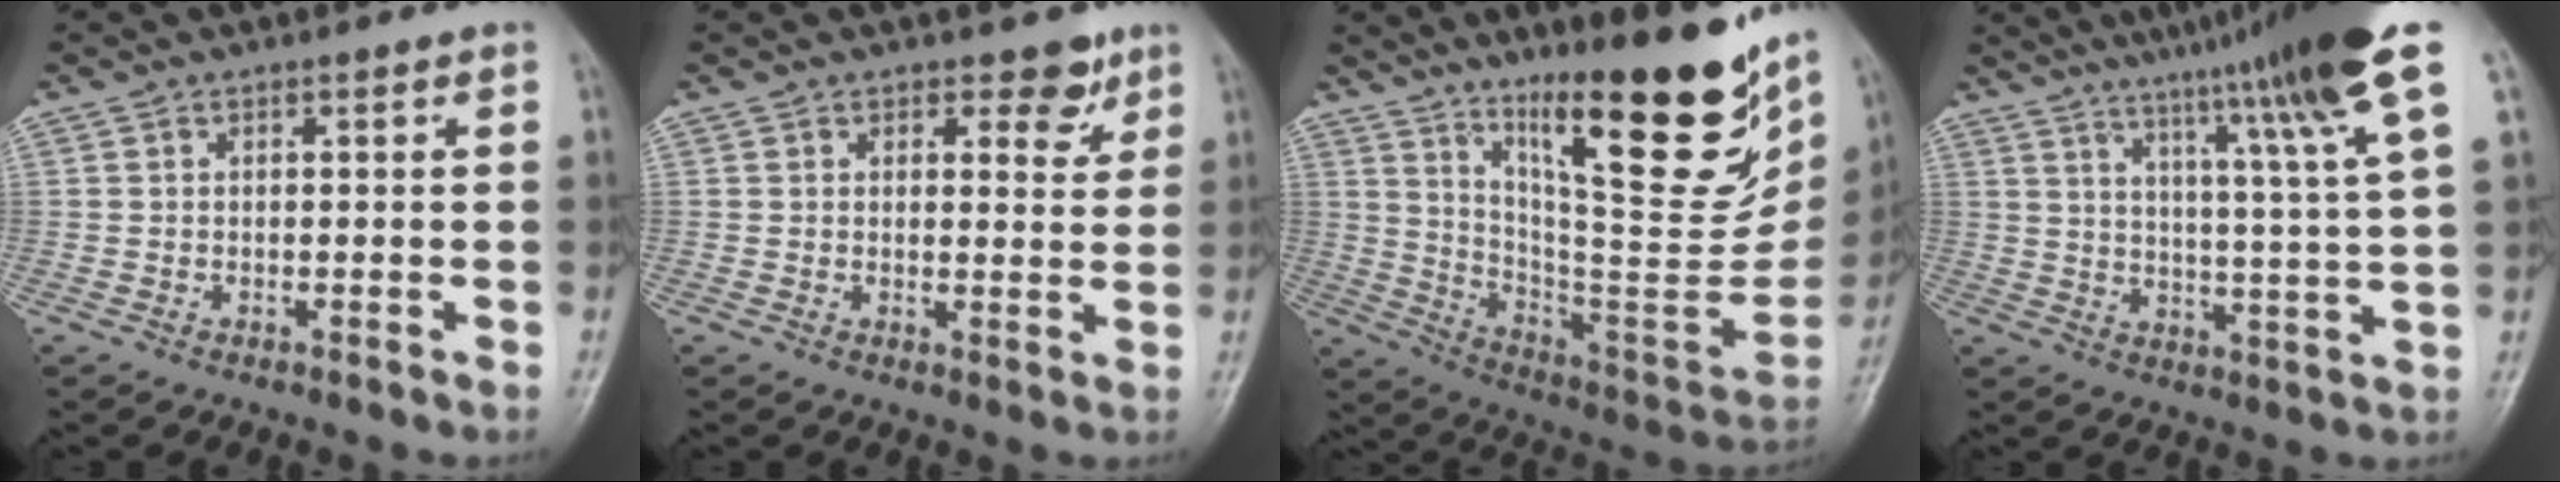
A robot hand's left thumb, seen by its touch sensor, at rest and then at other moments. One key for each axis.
{"total": 4.2, "fx": 2.8, "fy": 2.3, "fz": 2.1, "tx": -0.001, "ty": -0.017, "tz": 0.035}
{"total": 27.0, "fx": 16.5, "fy": 6.6, "fz": 20.4, "tx": -0.266, "ty": -0.086, "tz": 0.272}
{"total": 18.7, "fx": 12.1, "fy": -0.1, "fz": 14.3, "tx": -0.208, "ty": -0.044, "tz": 0.168}